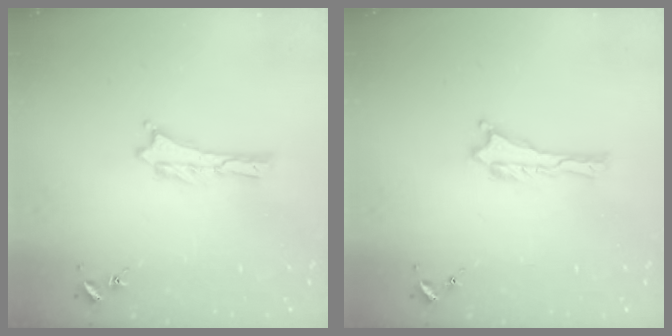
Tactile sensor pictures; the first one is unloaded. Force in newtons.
{"total": 0.0}